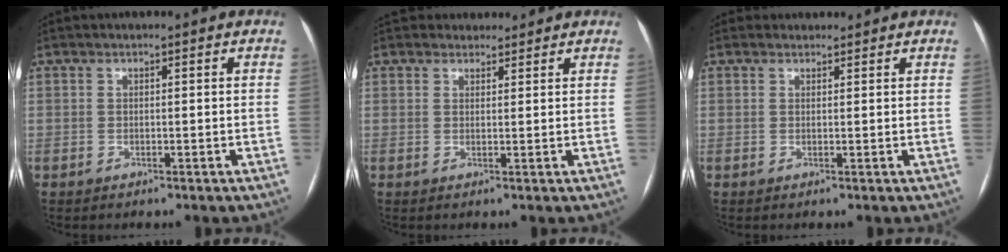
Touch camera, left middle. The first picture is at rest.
{"total": 3.5, "force": [3.2, 1.5, 0.0], "torque": [0.008, 0.018, 0.044]}
{"total": 1.3, "force": [1.2, 0.6, -0.2], "torque": [0.002, 0.012, 0.017]}